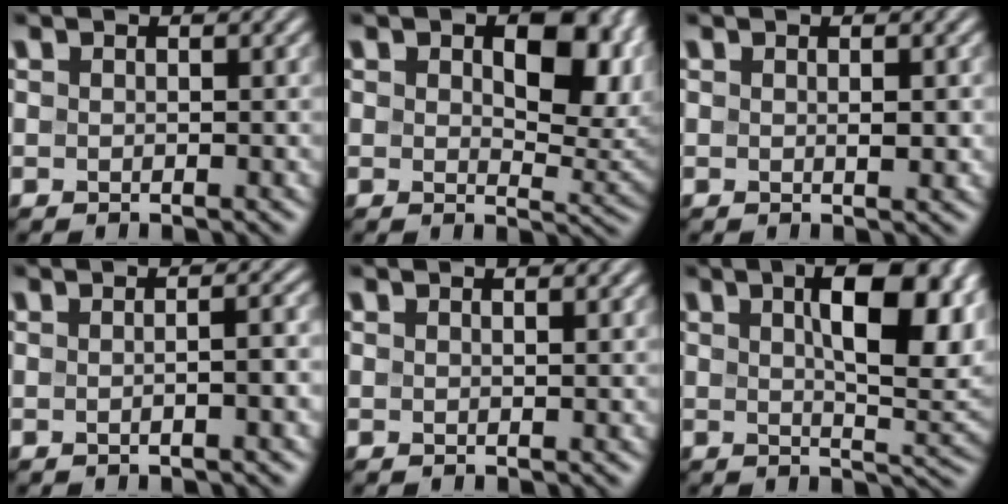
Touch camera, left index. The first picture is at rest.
{"total": 8.8, "force": [2.2, 4.7, 7.1], "torque": [-0.101, -0.005, 0.035]}
{"total": 1.1, "force": [0.1, 0.2, 1.1], "torque": [-0.018, -0.001, 0.002]}
{"total": 3.3, "force": [0.0, 1.4, 3.0], "torque": [-0.004, 0.012, -0.017]}
{"total": 0.8, "force": [0.6, 0.2, 0.5], "torque": [-0.004, 0.004, 0.009]}
{"total": 10.0, "force": [3.1, 3.6, 8.9], "torque": [-0.126, 0.003, 0.049]}